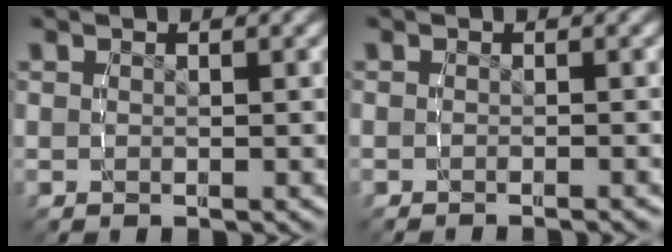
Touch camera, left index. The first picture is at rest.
{"total": 1.6, "force": [-1.5, 0.1, 0.6], "torque": [-0.003, 0.001, -0.023]}